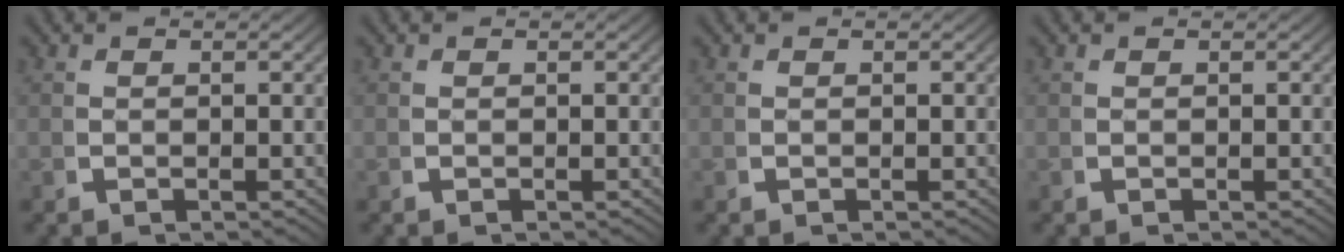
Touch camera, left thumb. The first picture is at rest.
{"total": 0.0}
{"total": 0.0}
{"total": 0.0}